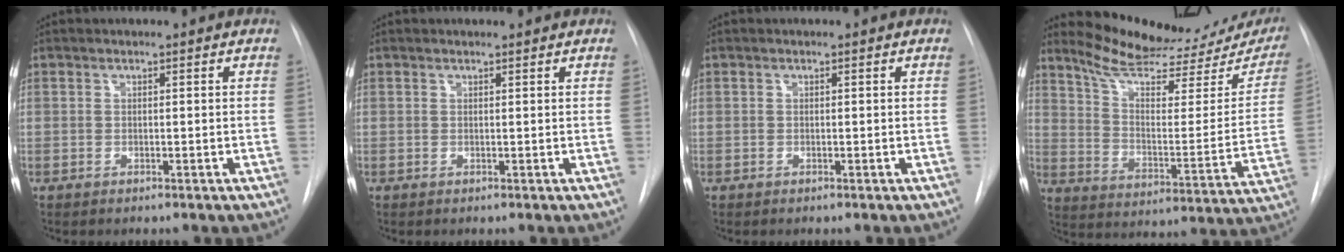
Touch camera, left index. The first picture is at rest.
{"total": 1.3, "force": [1.3, 0.1, 0.0], "torque": [-0.005, 0.005, 0.019]}
{"total": 0.0}
{"total": 23.4, "force": [20.7, 6.0, 9.2], "torque": [-0.125, -0.043, 0.275]}